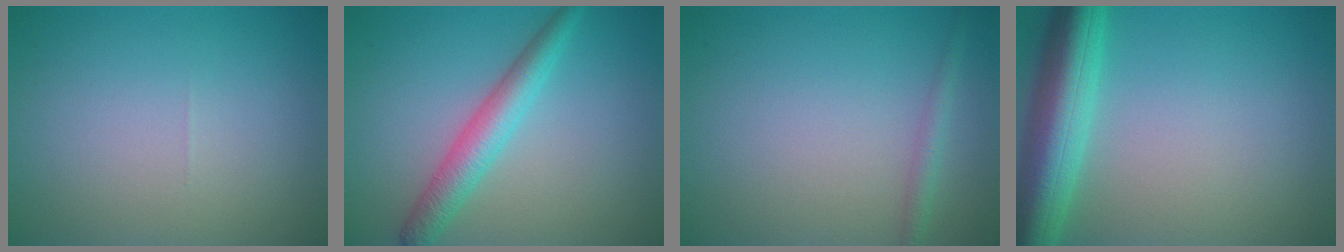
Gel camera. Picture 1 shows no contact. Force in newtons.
{"total": 3.7, "press": 3.7, "slide": 0.1}
{"total": 1.4, "press": 1.4, "slide": 0.0}
{"total": 7.4, "press": 7.4, "slide": 0.6}